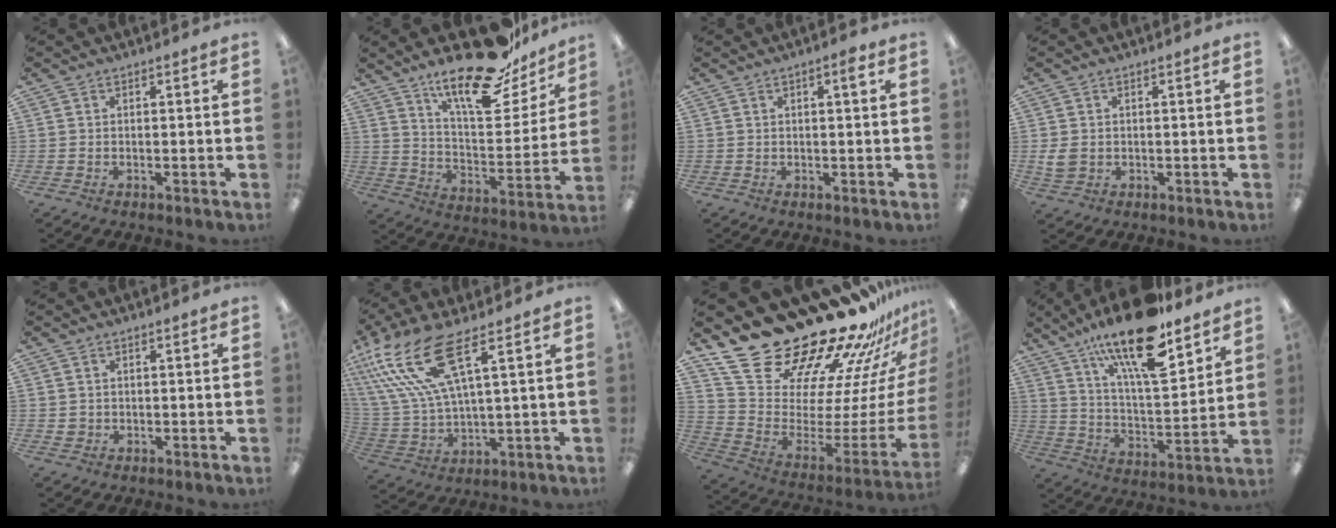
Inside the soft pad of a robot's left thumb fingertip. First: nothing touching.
{"total": 21.9, "force": [16.9, 6.9, 12.2], "torque": [-0.188, -0.113, 0.282]}
{"total": 2.9, "force": [1.3, 0.6, 2.5], "torque": [-0.035, -0.003, 0.017]}
{"total": 3.7, "force": [0.5, 2.9, 2.2], "torque": [-0.049, -0.002, 0.005]}
{"total": 1.2, "force": [0.4, 1.1, 0.4], "torque": [-0.010, 0.005, 0.006]}
{"total": 18.1, "force": [9.8, 5.5, 14.1], "torque": [-0.324, -0.043, 0.165]}
{"total": 28.8, "force": [24.0, 9.4, 12.7], "torque": [-0.189, -0.210, 0.444]}
{"total": 20.8, "force": [14.6, 6.5, 13.3], "torque": [-0.230, -0.084, 0.244]}